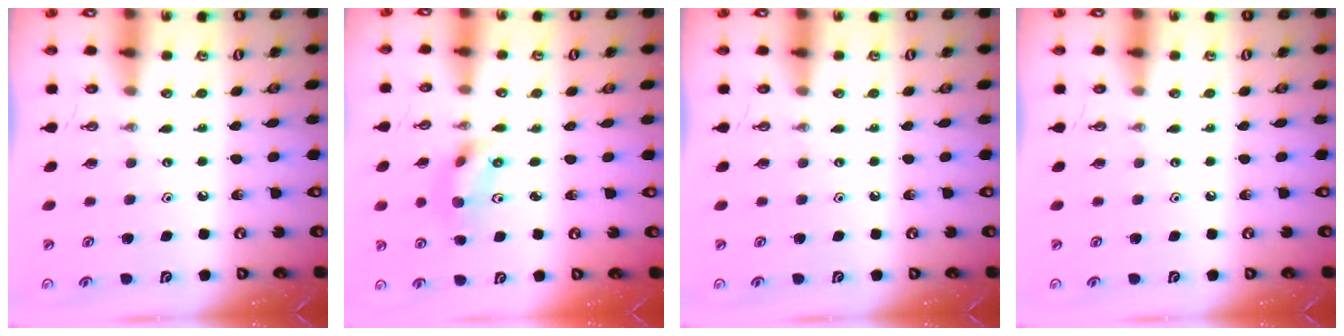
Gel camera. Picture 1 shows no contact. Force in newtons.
{"total": 5.6, "press": 4.5, "slide": 3.3}
{"total": 0.0}
{"total": 0.0}